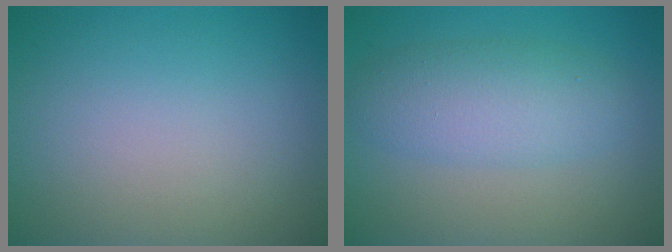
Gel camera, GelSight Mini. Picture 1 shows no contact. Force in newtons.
{"total": 4.3, "press": 4.3, "slide": 0.1}